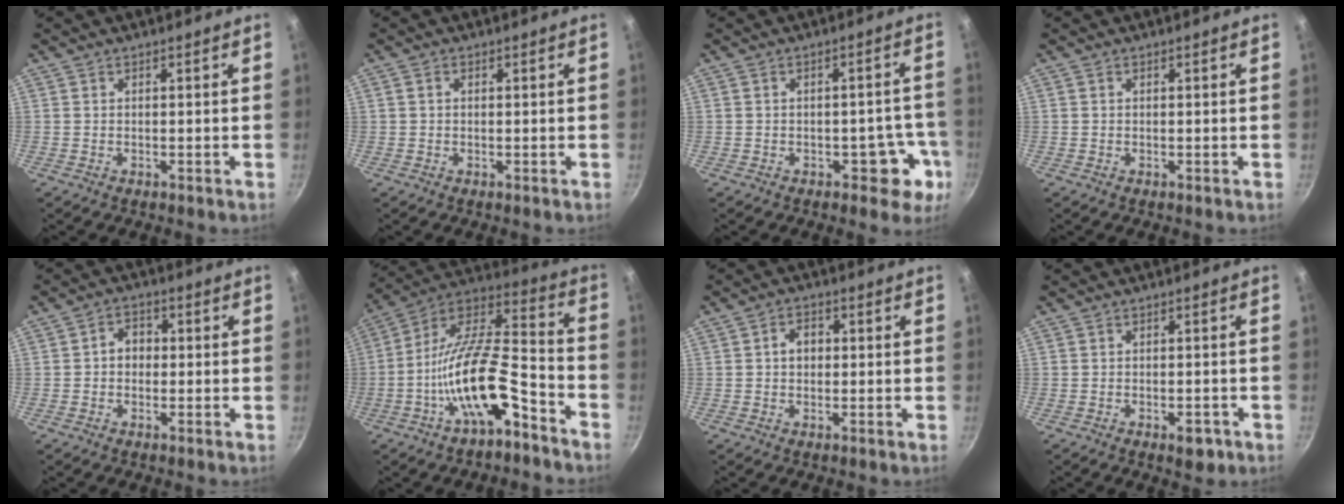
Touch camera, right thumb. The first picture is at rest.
{"total": 0.9, "force": [0.3, 0.7, 0.6], "torque": [-0.010, 0.004, 0.005]}
{"total": 6.5, "force": [-2.4, 4.2, 4.3], "torque": [0.001, 0.030, -0.019]}
{"total": 0.0}
{"total": 4.2, "force": [-0.1, 3.5, 2.4], "torque": [-0.014, 0.012, -0.008]}
{"total": 19.0, "force": [-8.6, 7.0, 15.4], "torque": [-0.261, 0.062, -0.162]}
{"total": 3.8, "force": [0.3, 3.0, 2.4], "torque": [-0.021, 0.010, 0.001]}
{"total": 3.7, "force": [-1.8, 1.9, 2.6], "torque": [-0.024, 0.013, -0.015]}